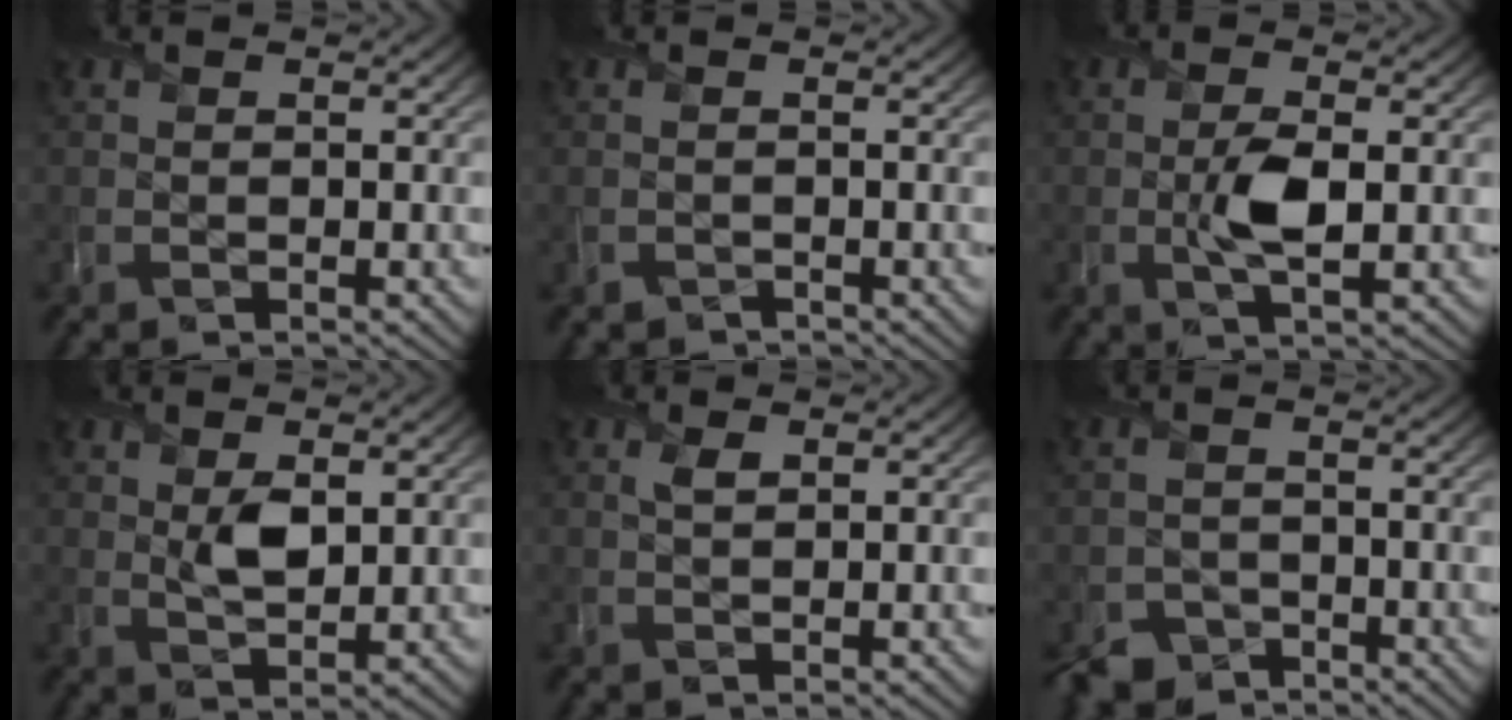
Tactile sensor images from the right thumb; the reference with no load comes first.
{"total": 1.0, "force": [-0.9, 0.5, -0.1], "torque": [0.002, -0.005, -0.020]}
{"total": 4.4, "force": [-0.4, 1.9, 4.0], "torque": [-0.084, -0.002, -0.008]}
{"total": 3.4, "force": [1.0, 1.9, 2.6], "torque": [-0.056, -0.006, 0.023]}
{"total": 1.4, "force": [0.6, 0.7, 1.0], "torque": [-0.025, -0.002, 0.014]}
{"total": 3.6, "force": [-3.0, 1.9, 0.5], "torque": [-0.005, -0.007, -0.060]}